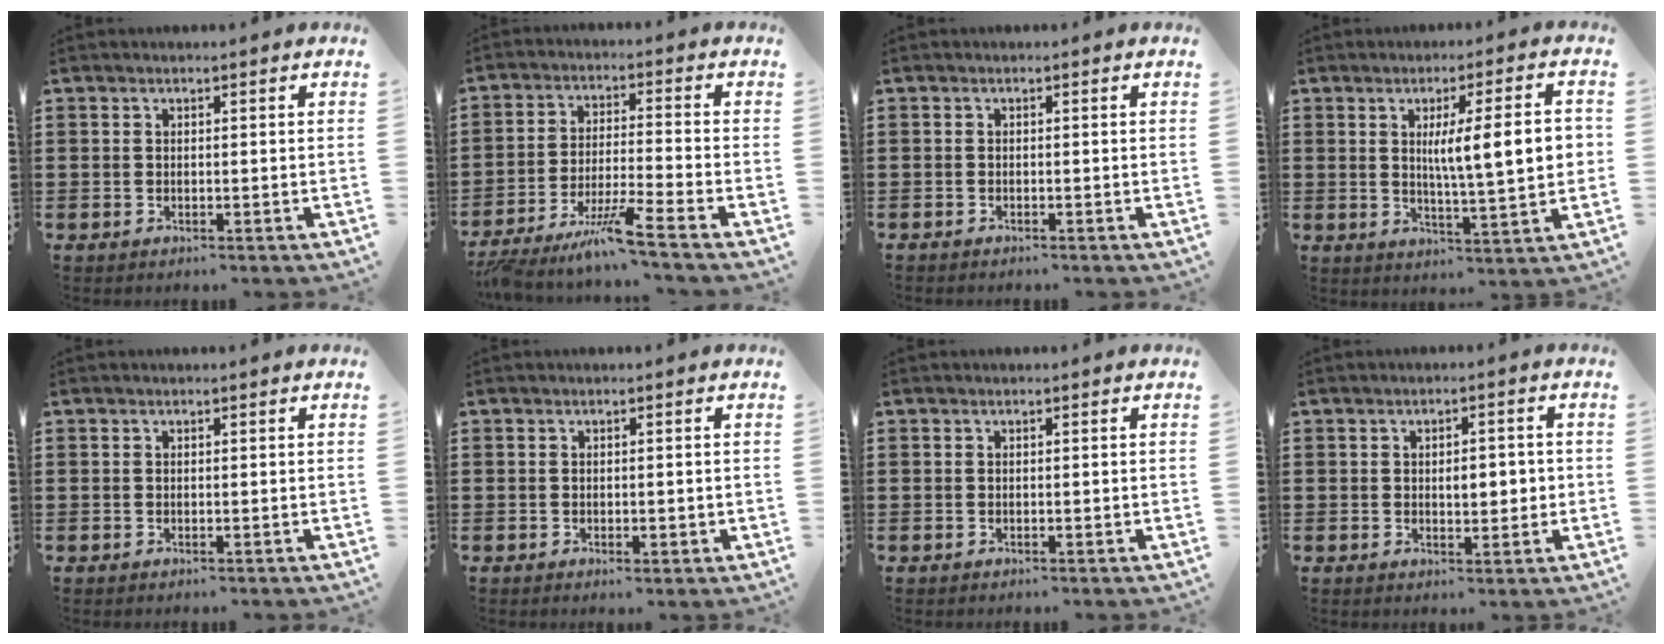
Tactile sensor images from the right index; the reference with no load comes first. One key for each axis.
{"total": 7.0, "fx": -6.0, "fy": -1.0, "fz": 3.5, "tx": -0.075, "ty": -0.016, "tz": -0.121}
{"total": 0.6, "fx": -0.6, "fy": 0.0, "fz": 0.0, "tx": -0.001, "ty": -0.002, "tz": -0.012}
{"total": 9.7, "fx": 1.6, "fy": 1.7, "fz": 9.4, "tx": -0.152, "ty": -0.002, "tz": 0.017}
{"total": 0.0}
{"total": 0.8, "fx": -0.3, "fy": 0.4, "fz": 0.6, "tx": -0.013, "ty": -0.001, "tz": -0.004}
{"total": 0.0}
{"total": 3.6, "fx": -0.1, "fy": 1.9, "fz": 3.0, "tx": -0.045, "ty": 0.000, "tz": -0.009}